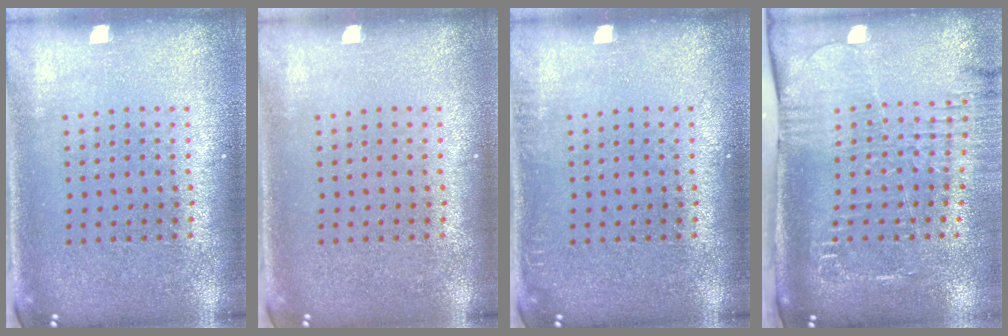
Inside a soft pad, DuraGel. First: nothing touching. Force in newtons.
{"total": 0.0}
{"total": 0.5, "press": 0.5, "slide": 0.0}
{"total": 2.6, "press": 2.1, "slide": 1.5}